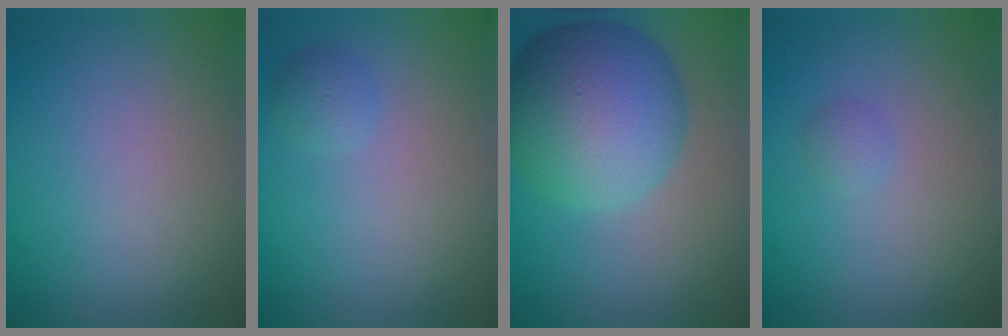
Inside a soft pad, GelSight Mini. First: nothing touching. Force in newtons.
{"total": 1.3, "press": 1.3, "slide": 0.1}
{"total": 12.2, "press": 12.2, "slide": 0.2}
{"total": 0.9, "press": 0.9, "slide": 0.0}